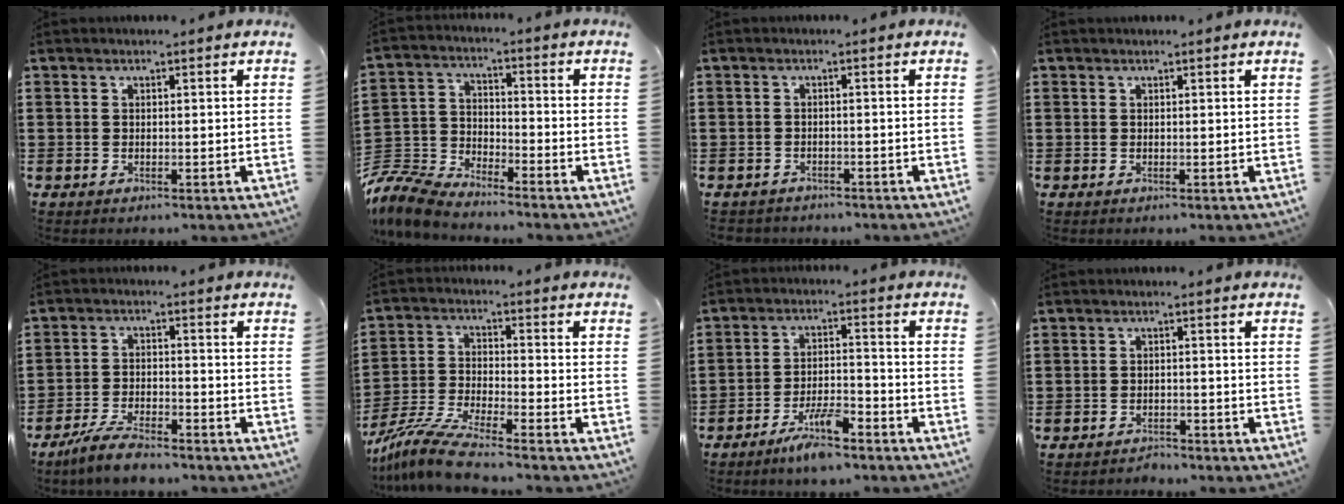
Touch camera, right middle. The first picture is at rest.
{"total": 8.7, "force": [-8.4, 1.5, 1.8], "torque": [-0.064, 0.005, -0.176]}
{"total": 1.5, "force": [-1.4, 0.3, -0.1], "torque": [-0.003, 0.001, -0.033]}
{"total": 0.0}
{"total": 5.3, "force": [-4.7, 0.9, 2.3], "torque": [-0.052, -0.001, -0.093]}
{"total": 8.3, "force": [-7.4, 0.3, 3.7], "torque": [-0.091, -0.006, -0.149]}
{"total": 6.5, "force": [-5.2, 1.2, 3.7], "torque": [-0.080, -0.001, -0.099]}
{"total": 1.9, "force": [-1.9, 0.3, -0.2], "torque": [-0.003, 0.002, -0.043]}